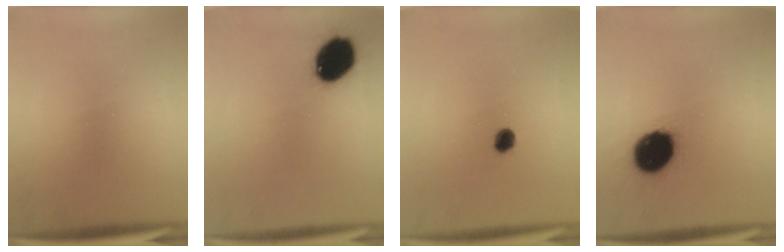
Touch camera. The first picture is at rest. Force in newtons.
{"total": 12.4}
{"total": 2.7}
{"total": 14.4}